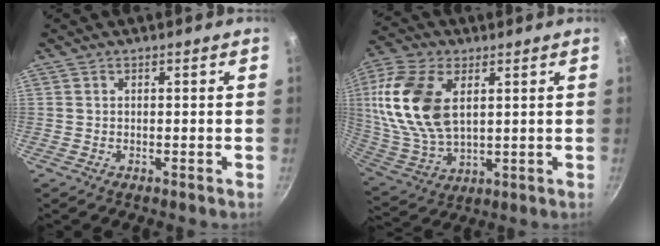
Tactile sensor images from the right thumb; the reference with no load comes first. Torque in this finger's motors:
{"motor_torque": [-0.63, 2.86, 2.05, 0.26, 0.71]}